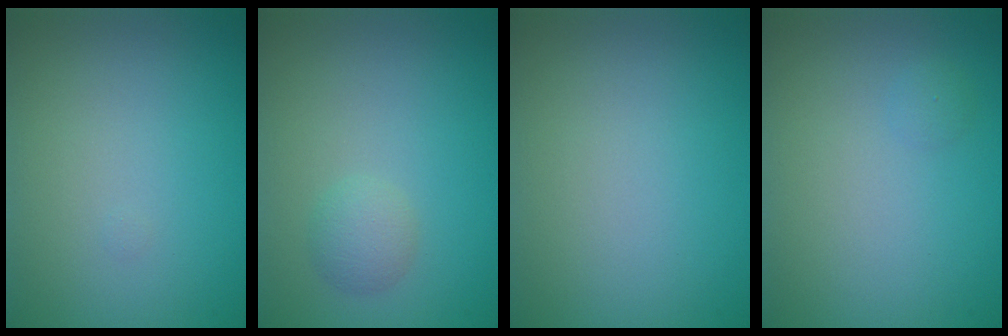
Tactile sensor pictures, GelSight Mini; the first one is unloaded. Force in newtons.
{"total": 1.6, "press": 1.6, "slide": 0.0}
{"total": 0.0}
{"total": 0.7, "press": 0.7, "slide": 0.1}